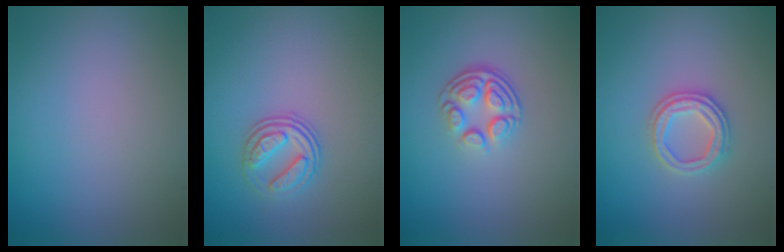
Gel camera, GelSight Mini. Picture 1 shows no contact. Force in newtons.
{"total": 3.0, "press": 2.5, "slide": 1.6}
{"total": 4.0, "press": 2.6, "slide": 3.0}
{"total": 2.6, "press": 2.5, "slide": 0.7}